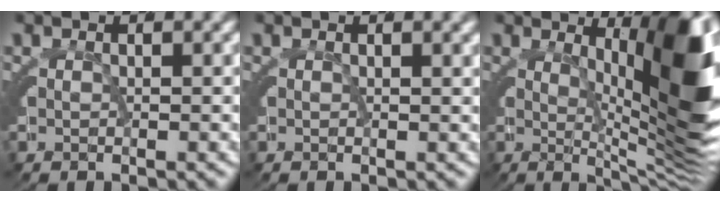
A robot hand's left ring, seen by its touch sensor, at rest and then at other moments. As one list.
[{"total": 0.5, "force": [0.3, -0.3, 0.3], "torque": [-0.003, 0.000, 0.006]}, {"total": 15.4, "force": [2.3, 5.0, 14.4], "torque": [-0.151, 0.015, 0.029]}]